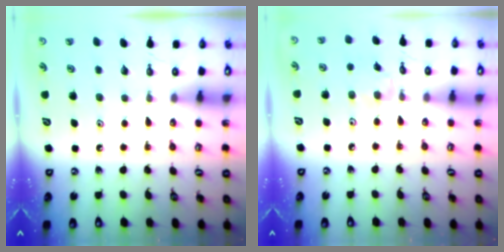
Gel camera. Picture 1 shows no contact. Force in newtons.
{"total": 2.1, "press": 2.1, "slide": 0.4}